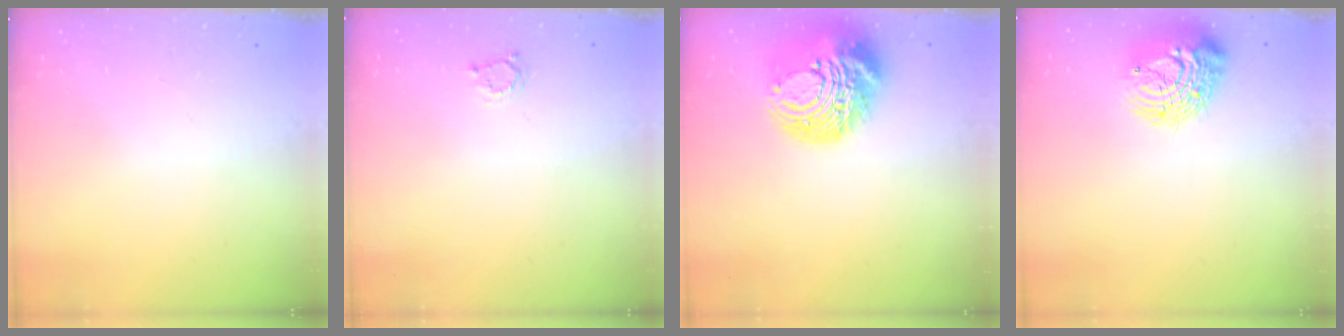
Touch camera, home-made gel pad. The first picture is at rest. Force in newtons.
{"total": 2.5, "press": 2.5, "slide": 0.4}
{"total": 17.8, "press": 17.7, "slide": 2.0}
{"total": 12.5, "press": 12.4, "slide": 1.4}